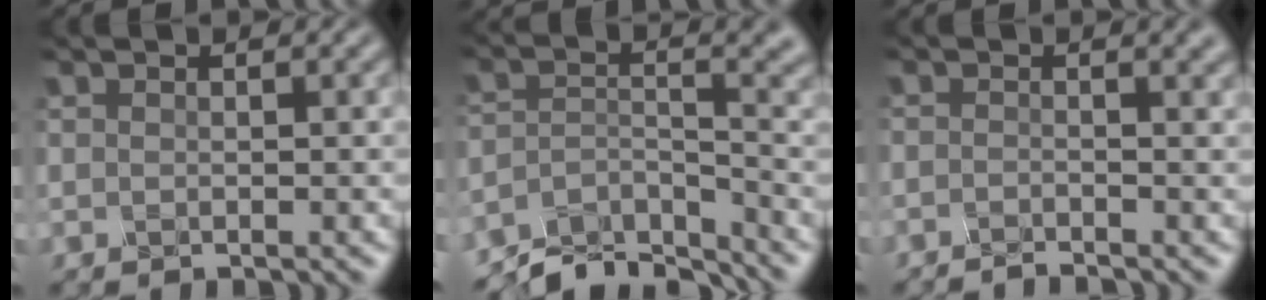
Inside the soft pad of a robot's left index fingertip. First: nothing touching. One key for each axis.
{"total": 6.3, "fx": -6.0, "fy": 1.1, "fz": 1.7, "tx": -0.021, "ty": -0.007, "tz": -0.110}
{"total": 2.1, "fx": -1.6, "fy": 0.5, "fz": 1.2, "tx": 0.000, "ty": -0.009, "tz": -0.032}